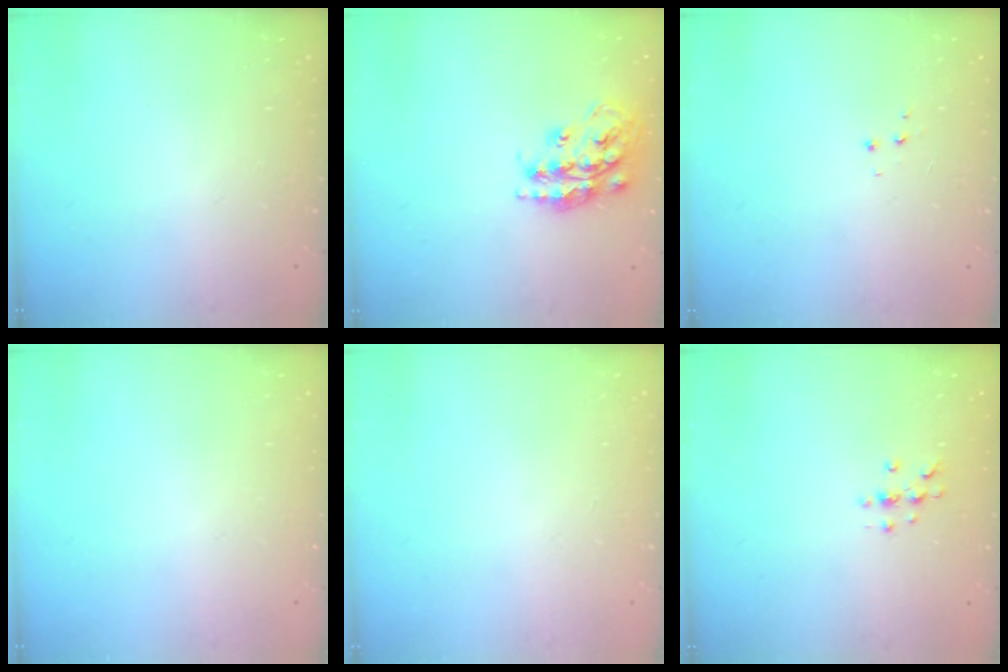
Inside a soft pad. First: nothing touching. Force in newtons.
{"total": 17.1, "press": 17.1, "slide": 1.0}
{"total": 3.4, "press": 3.3, "slide": 0.6}
{"total": 0.0}
{"total": 0.0}
{"total": 4.2, "press": 4.2, "slide": 0.5}